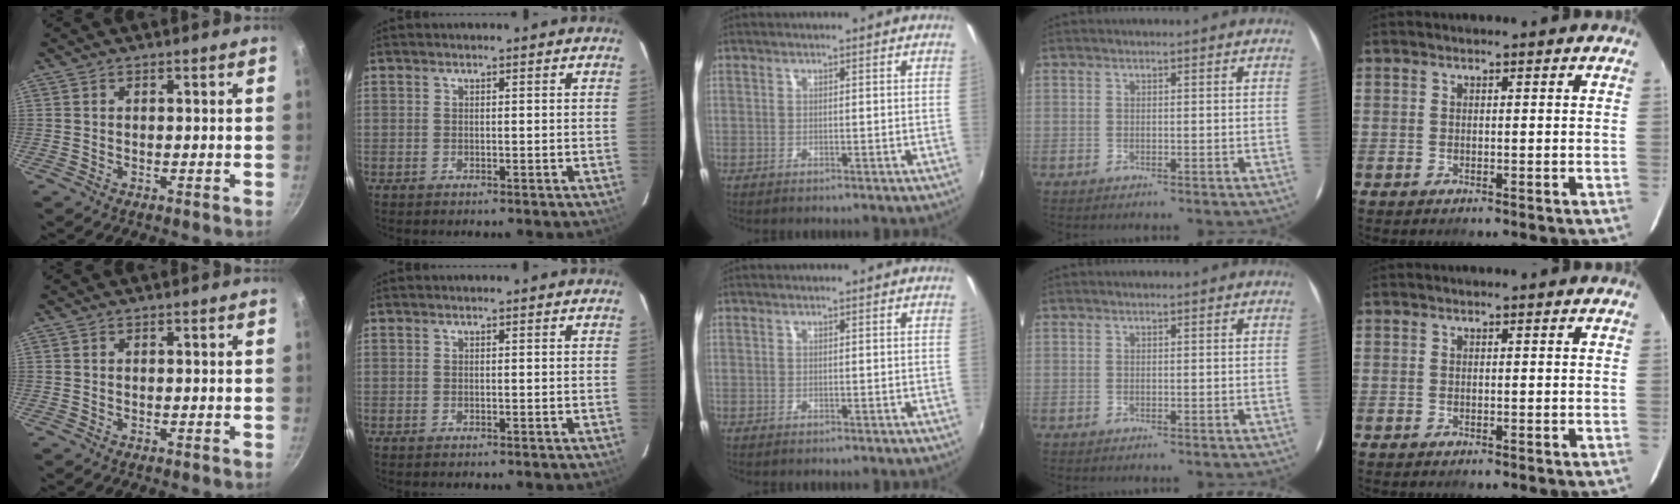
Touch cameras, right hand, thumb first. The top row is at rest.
{}